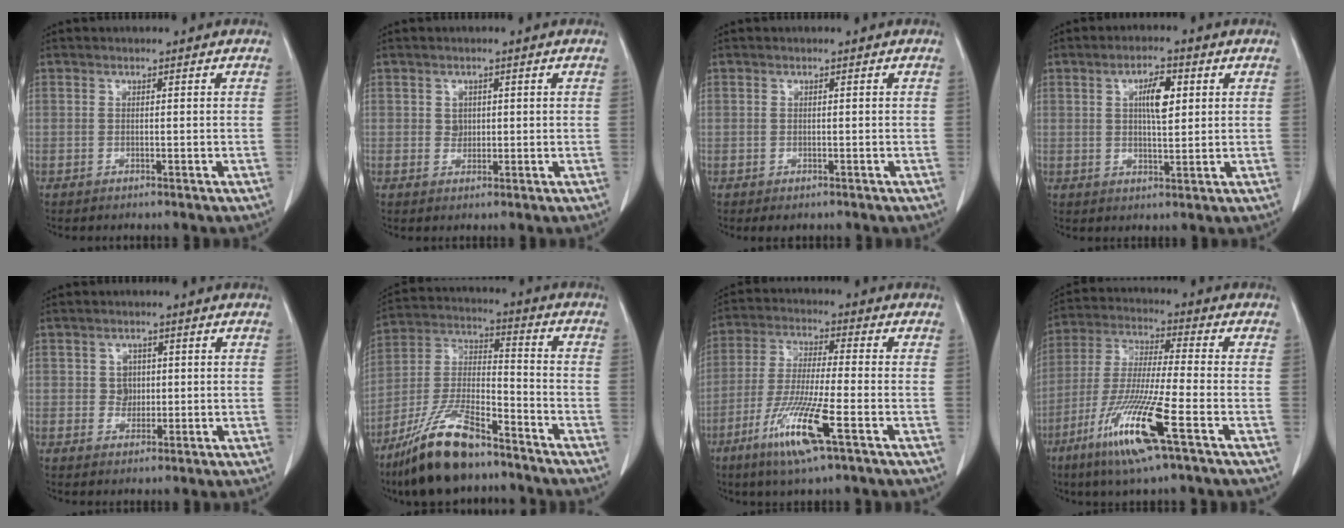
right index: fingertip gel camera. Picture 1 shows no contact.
{"total": 1.6, "force": [0.4, 1.4, 0.6], "torque": [-0.006, 0.002, 0.010]}
{"total": 1.1, "force": [-0.5, 0.9, 0.3], "torque": [-0.004, 0.003, -0.003]}
{"total": 5.5, "force": [1.6, 1.7, 5.0], "torque": [-0.087, 0.003, 0.028]}
{"total": 2.5, "force": [0.4, 2.3, 0.9], "torque": [-0.006, 0.005, 0.008]}
{"total": 15.1, "force": [-11.1, 3.8, 9.6], "torque": [-0.201, -0.008, -0.204]}
{"total": 11.6, "force": [-5.6, 0.3, 10.2], "torque": [-0.208, -0.026, -0.106]}
{"total": 14.4, "force": [-6.9, 0.1, 12.7], "torque": [-0.265, -0.030, -0.129]}